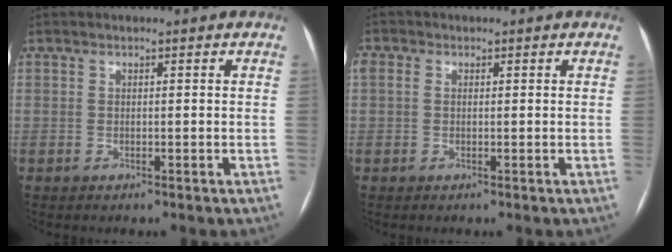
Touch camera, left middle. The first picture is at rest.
{"total": 1.7, "force": [0.4, 1.2, 1.1], "torque": [-0.038, 0.017, 0.011]}